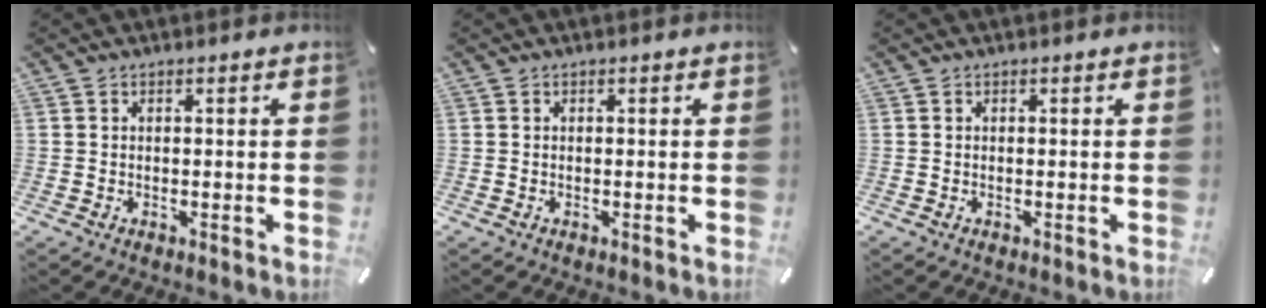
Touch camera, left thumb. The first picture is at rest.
{"total": 0.0}
{"total": 0.0}